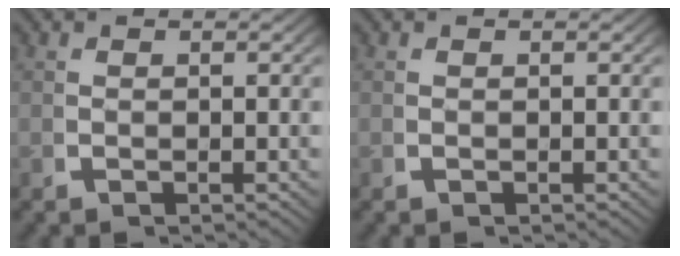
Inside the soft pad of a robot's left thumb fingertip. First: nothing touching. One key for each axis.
{"total": 0.0}